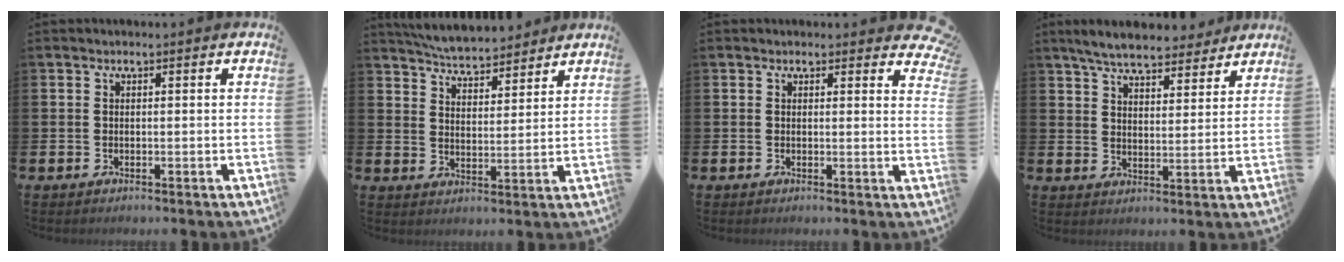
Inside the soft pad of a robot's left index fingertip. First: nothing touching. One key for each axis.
{"total": 5.7, "fx": 5.6, "fy": 0.8, "fz": 0.8, "tx": -0.041, "ty": -0.029, "tz": 0.102}
{"total": 1.9, "fx": 1.8, "fy": 0.6, "fz": 0.0, "tx": 0.012, "ty": -0.009, "tz": 0.030}
{"total": 6.7, "fx": 6.3, "fy": 1.5, "fz": 1.8, "tx": -0.047, "ty": -0.030, "tz": 0.111}